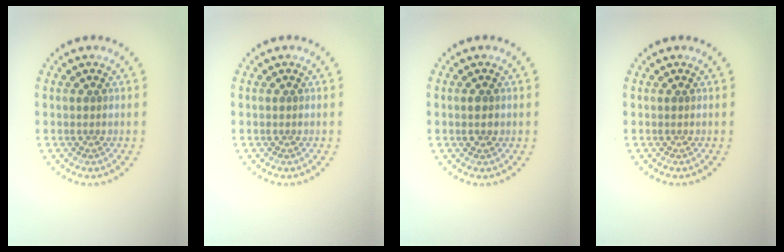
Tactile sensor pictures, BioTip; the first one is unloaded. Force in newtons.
{"total": 0.0}
{"total": 1.0, "press": 1.0, "slide": 0.1}
{"total": 0.0}